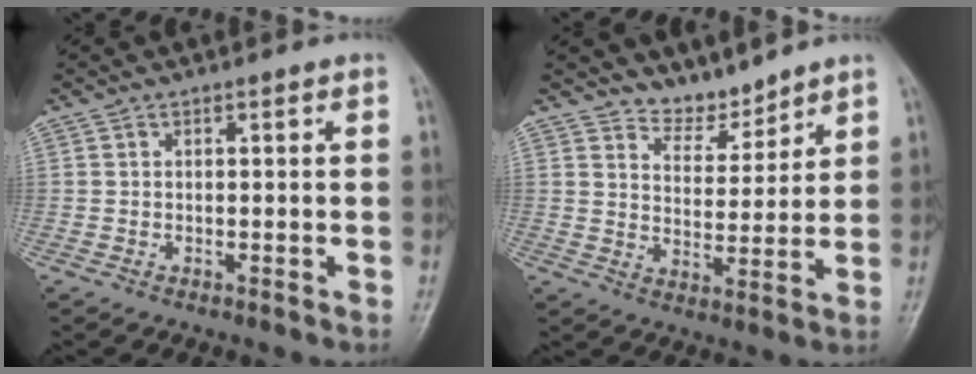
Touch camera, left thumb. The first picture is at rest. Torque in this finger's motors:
{"motor_torque": [0.07, -0.17, -0.13, 0.04, 0.04]}